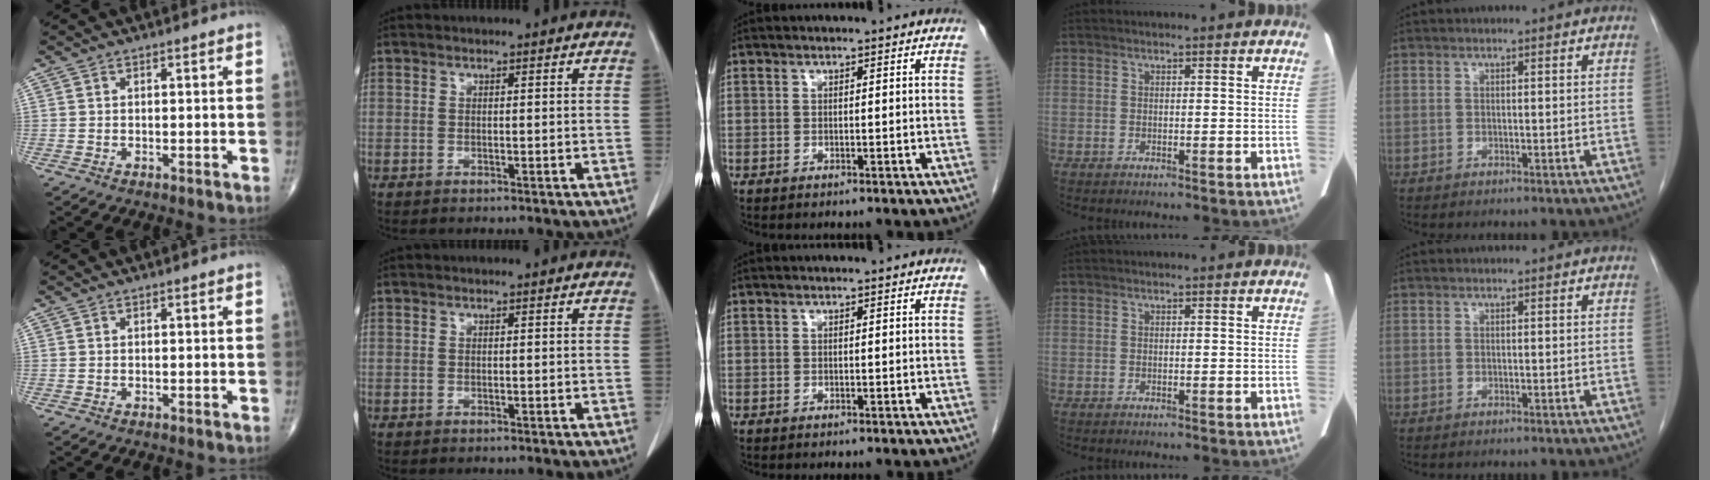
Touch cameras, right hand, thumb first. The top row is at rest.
{}